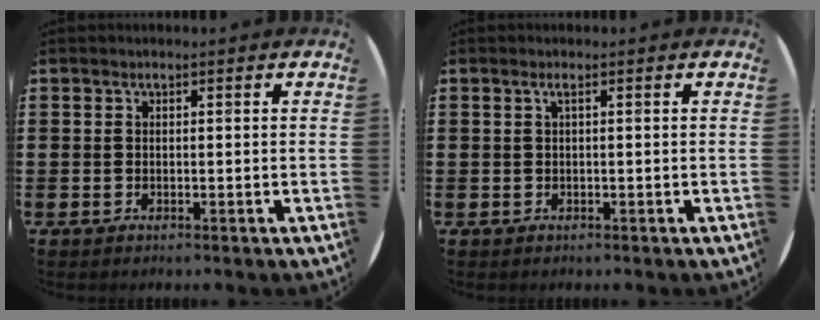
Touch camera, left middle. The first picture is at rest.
{"total": 0.6, "force": [0.1, -0.1, 0.6], "torque": [-0.009, -0.001, 0.001]}